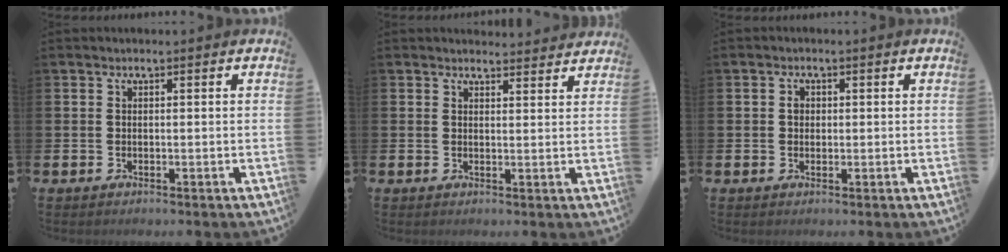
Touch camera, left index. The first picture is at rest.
{"total": 2.6, "force": [2.5, 0.4, -0.1], "torque": [0.007, -0.018, 0.044]}
{"total": 1.4, "force": [0.3, 1.2, 0.7], "torque": [-0.001, 0.004, 0.002]}